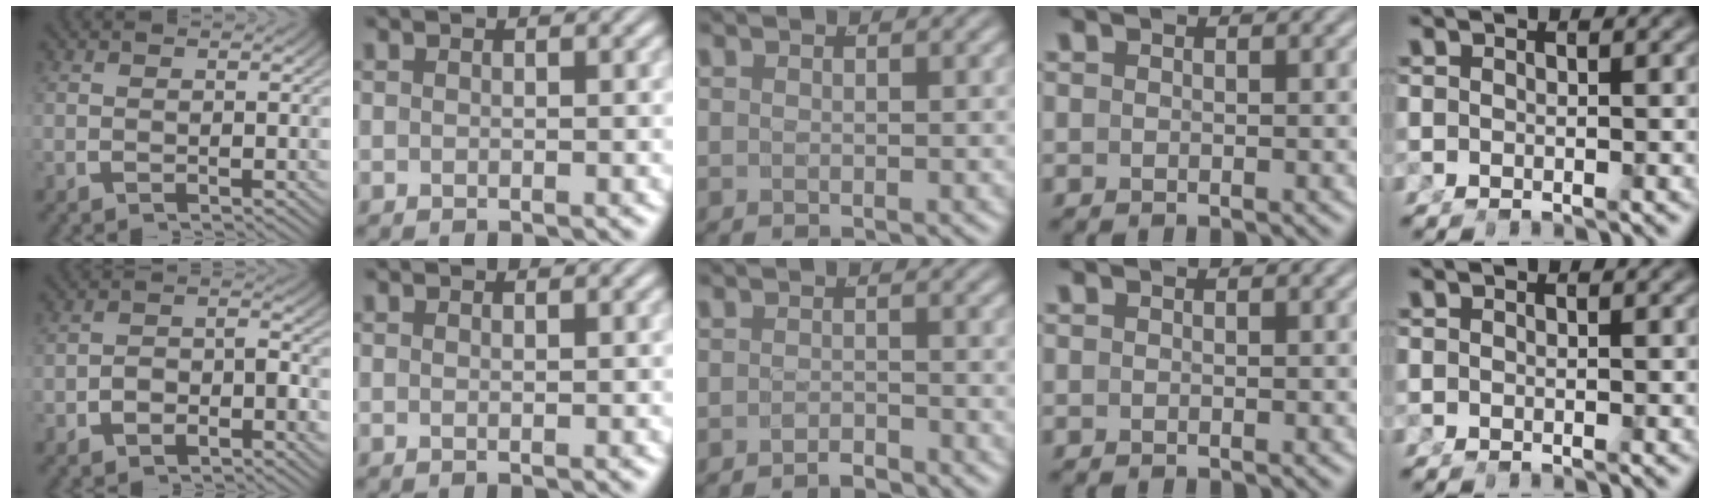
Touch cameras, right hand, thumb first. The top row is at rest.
{"thumb": {"total": 3.0, "force": [-1.1, 1.9, 2.0], "torque": [-0.026, -0.005, -0.017]}, "middle": {"total": 1.7, "force": [-1.7, -0.1, 0.2], "torque": [-0.001, -0.003, -0.028]}}